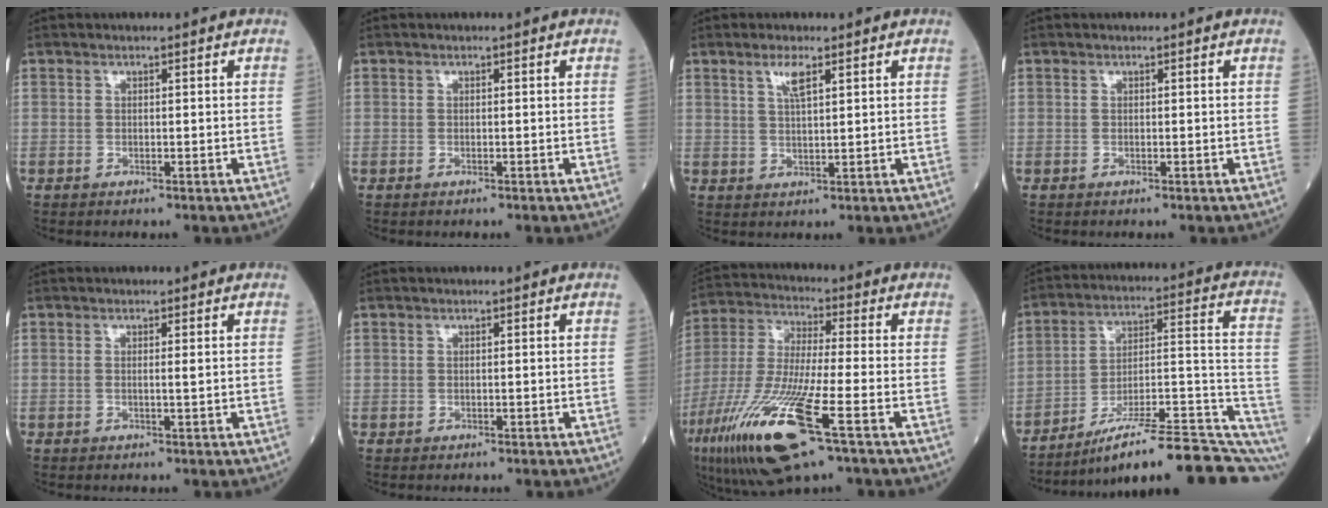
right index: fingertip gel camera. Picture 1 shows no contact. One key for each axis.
{"total": 0.0}
{"total": 3.1, "fx": 1.8, "fy": 0.3, "fz": 2.6, "tx": -0.053, "ty": 0.000, "tz": 0.035}
{"total": 0.0}
{"total": 1.0, "fx": 0.1, "fy": -0.1, "fz": 1.0, "tx": -0.018, "ty": -0.001, "tz": -0.001}
{"total": 0.0}
{"total": 18.9, "fx": -8.6, "fy": 2.0, "fz": 16.6, "tx": -0.381, "ty": -0.047, "tz": -0.163}
{"total": 23.3, "fx": -18.0, "fy": 2.8, "fz": 14.5, "tx": -0.131, "ty": 0.030, "tz": -0.264}